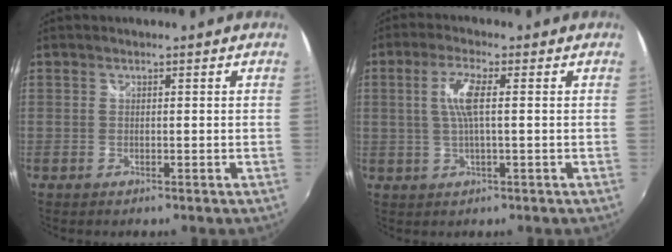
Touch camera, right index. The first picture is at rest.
{"total": 5.5, "force": [0.7, 0.7, 5.4], "torque": [-0.106, 0.002, 0.014]}